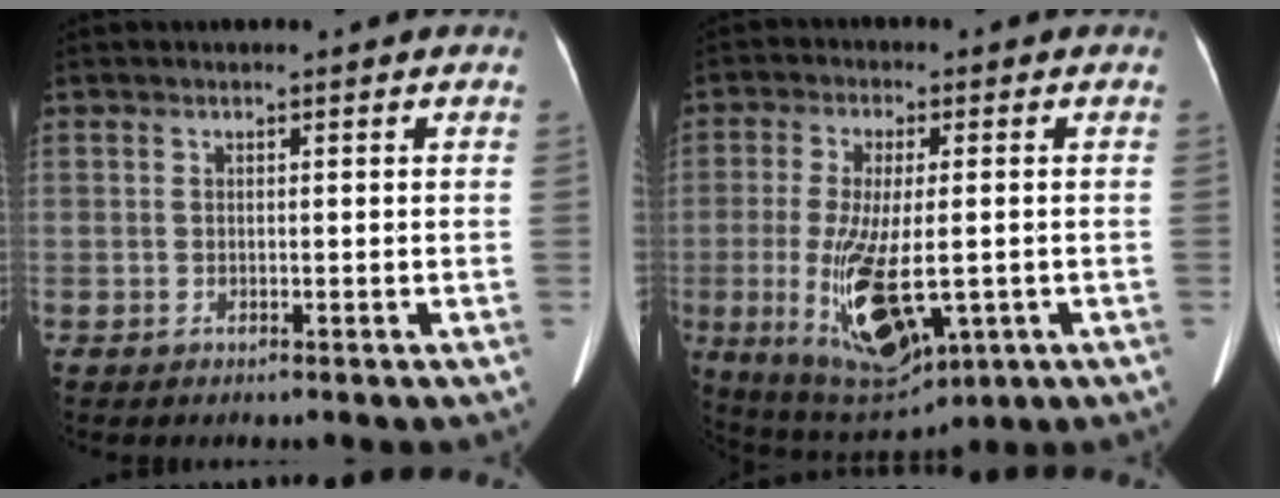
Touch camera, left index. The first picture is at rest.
{"total": 13.9, "force": [-3.3, 4.7, 12.7], "torque": [-0.246, -0.030, -0.038]}